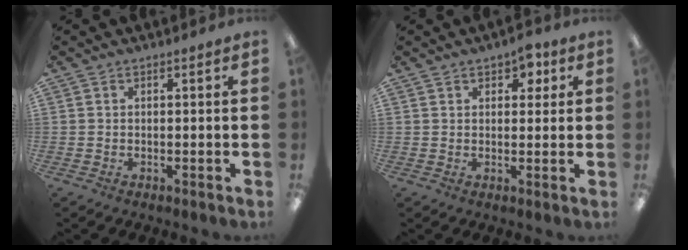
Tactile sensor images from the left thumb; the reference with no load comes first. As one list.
[{"total": 4.2, "force": [2.3, 2.7, 2.3], "torque": [-0.018, -0.005, 0.034]}]